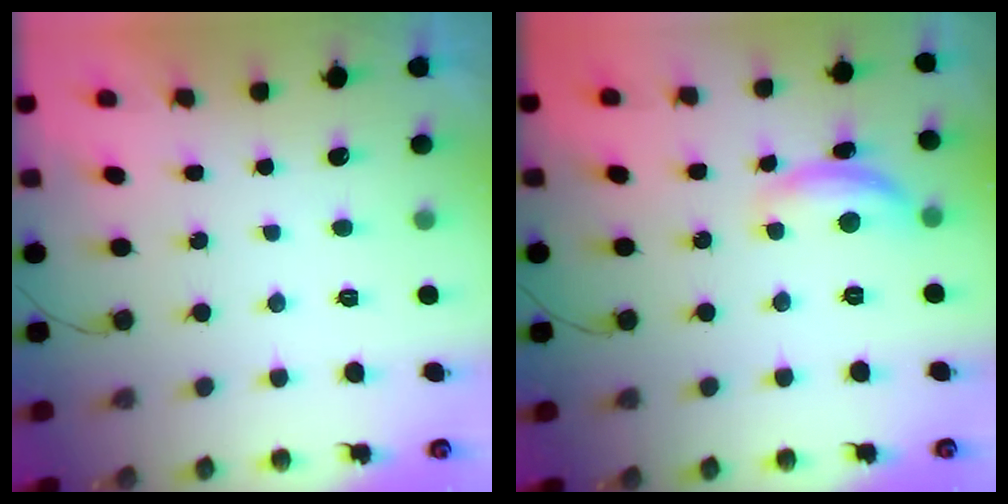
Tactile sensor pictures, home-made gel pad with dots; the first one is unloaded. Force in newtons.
{"total": 10.9, "press": 10.9, "slide": 0.6}